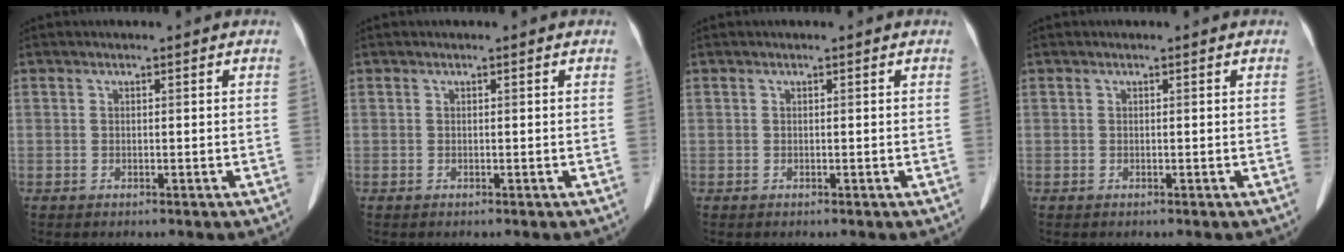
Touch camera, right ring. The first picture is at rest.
{"total": 0.0}
{"total": 0.0}
{"total": 0.0}